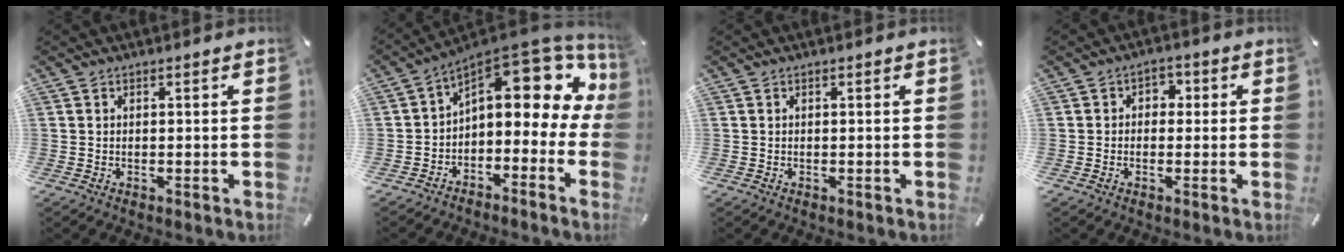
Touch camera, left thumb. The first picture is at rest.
{"total": 13.1, "force": [6.3, 6.6, 9.4], "torque": [-0.124, -0.058, 0.101]}
{"total": 0.0}
{"total": 2.9, "force": [-1.0, 2.4, 1.3], "torque": [-0.019, 0.010, -0.024]}